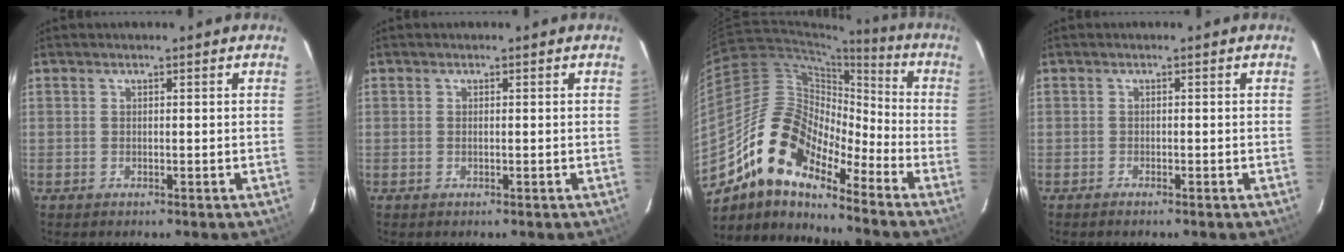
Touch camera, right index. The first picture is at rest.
{"total": 0.5, "force": [-0.1, 0.1, 0.5], "torque": [-0.011, 0.001, -0.002]}
{"total": 15.4, "force": [-11.4, 5.4, 8.9], "torque": [-0.146, 0.003, -0.231]}
{"total": 0.8, "force": [-0.8, 0.2, 0.3], "torque": [-0.011, 0.000, -0.016]}